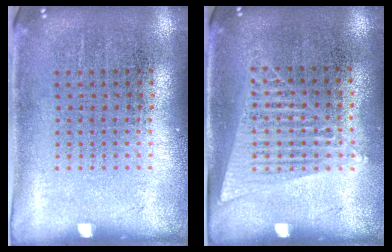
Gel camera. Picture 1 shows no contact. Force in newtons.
{"total": 1.3, "press": 1.2, "slide": 0.6}